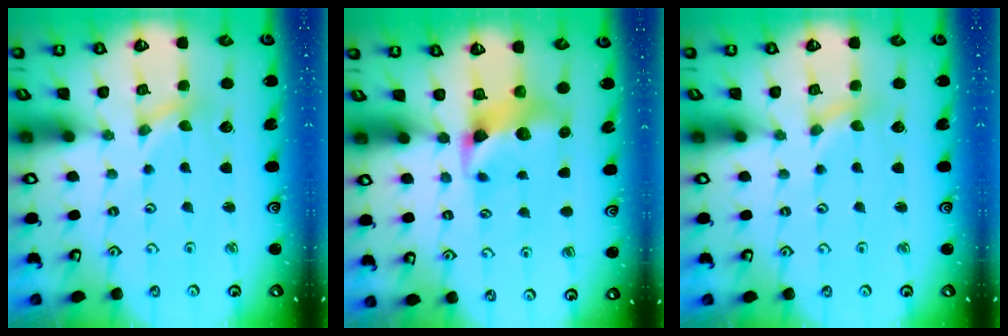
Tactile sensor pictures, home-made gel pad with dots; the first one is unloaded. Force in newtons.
{"total": 7.0, "press": 7.0, "slide": 0.7}
{"total": 0.0}